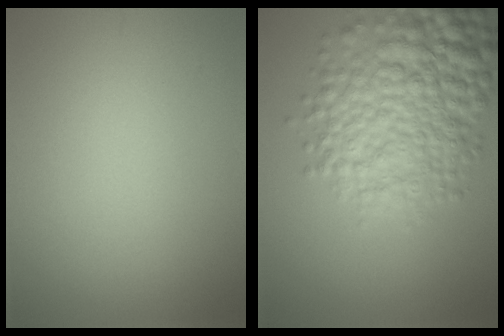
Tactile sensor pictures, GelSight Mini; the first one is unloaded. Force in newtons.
{"total": 9.0, "press": 9.0, "slide": 0.2}